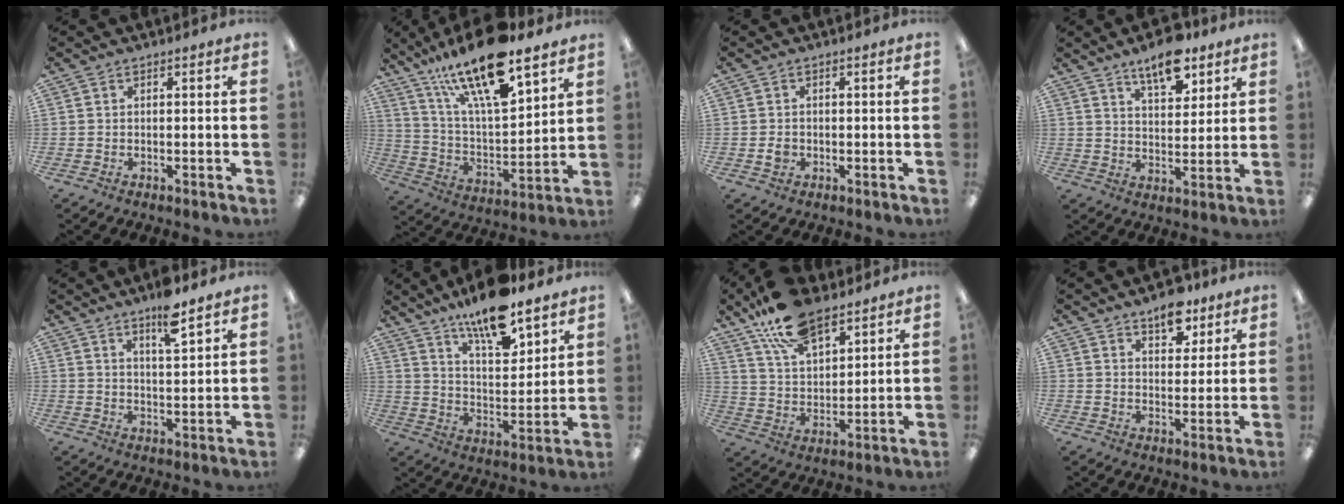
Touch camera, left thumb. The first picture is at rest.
{"total": 21.9, "force": [15.6, 6.2, 13.9], "torque": [-0.248, -0.090, 0.265]}
{"total": 1.8, "force": [-0.2, 1.6, 0.9], "torque": [-0.015, 0.004, -0.005]}
{"total": 10.4, "force": [7.6, 4.2, 5.7], "torque": [-0.074, -0.043, 0.128]}
{"total": 7.3, "force": [5.5, 1.4, 4.6], "torque": [-0.072, -0.032, 0.090]}
{"total": 14.4, "force": [11.6, 3.8, 7.7], "torque": [-0.133, -0.072, 0.200]}
{"total": 15.6, "force": [10.9, 7.4, 8.3], "torque": [-0.154, -0.048, 0.199]}
{"total": 8.3, "force": [6.0, 4.2, 3.8], "torque": [-0.027, -0.038, 0.100]}